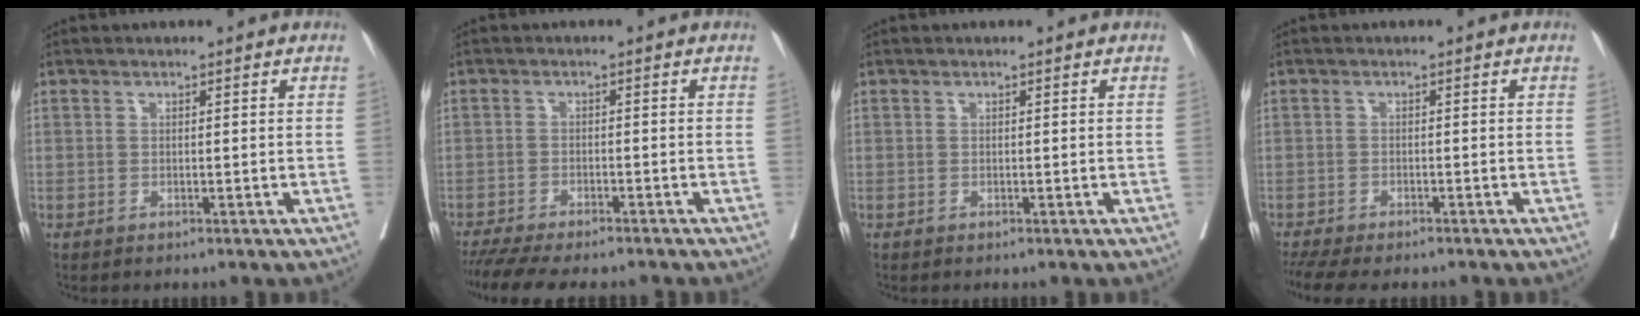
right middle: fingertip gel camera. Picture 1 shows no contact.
{"total": 12.2, "force": [-10.7, 2.3, 5.5], "torque": [-0.091, -0.013, -0.155]}
{"total": 0.0}
{"total": 7.6, "force": [-6.3, 1.8, 3.7], "torque": [-0.064, -0.005, -0.099]}